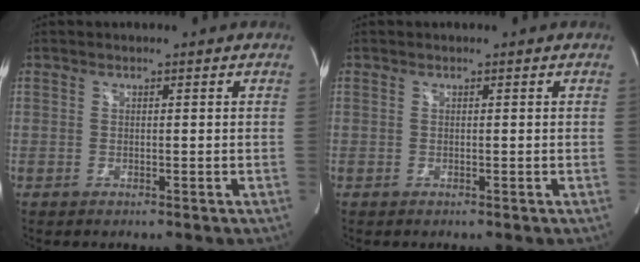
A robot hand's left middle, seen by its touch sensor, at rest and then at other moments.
{"total": 0.0}